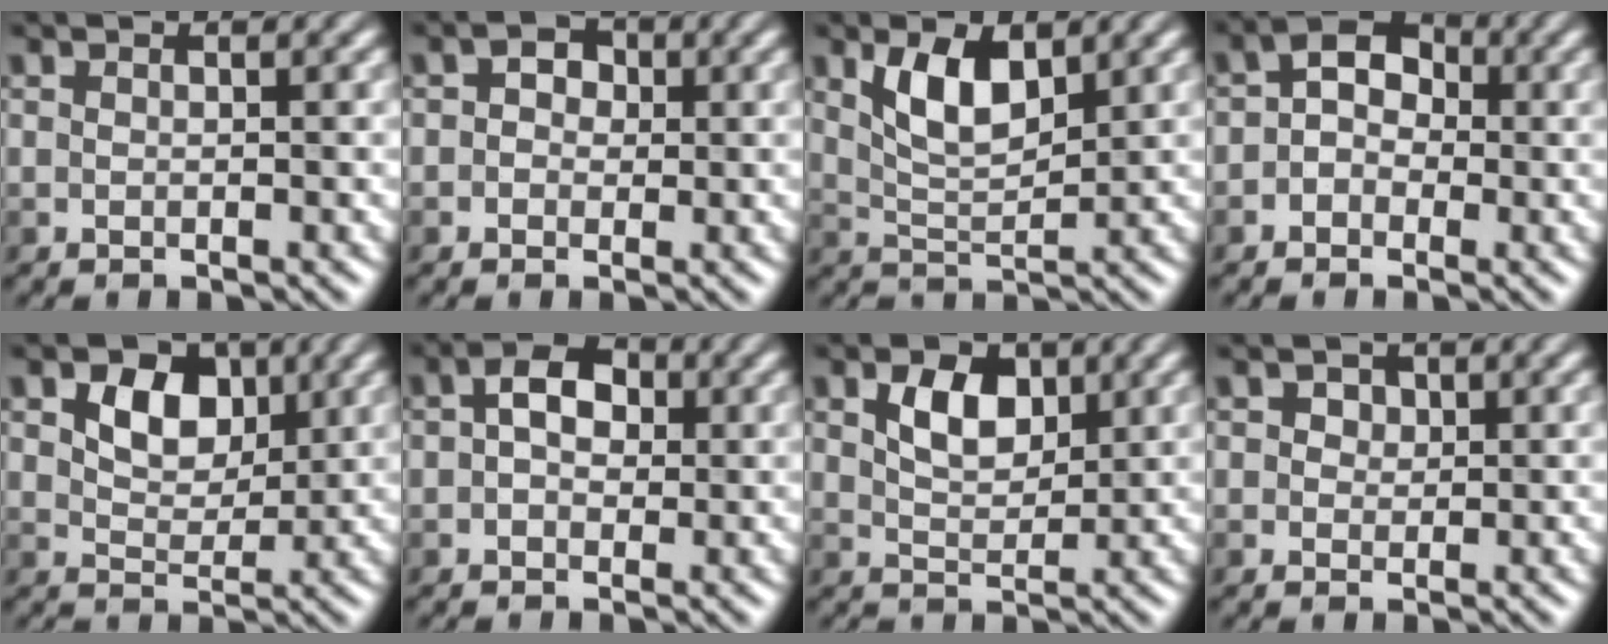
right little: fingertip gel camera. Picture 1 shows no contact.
{"total": 1.9, "force": [0.2, 1.6, 1.0], "torque": [-0.006, 0.005, -0.009]}
{"total": 3.8, "force": [1.8, 1.7, 2.9], "torque": [-0.062, -0.001, 0.037]}
{"total": 3.0, "force": [-0.4, 2.4, 1.8], "torque": [-0.024, 0.010, -0.017]}
{"total": 4.3, "force": [1.5, 3.0, 2.7], "torque": [-0.049, 0.002, 0.019]}
{"total": 3.4, "force": [0.5, 2.4, 2.4], "torque": [-0.038, 0.008, -0.002]}
{"total": 3.5, "force": [1.3, 2.2, 2.3], "torque": [-0.043, 0.004, 0.023]}
{"total": 1.3, "force": [0.6, 1.0, 0.5], "torque": [-0.006, -0.001, 0.004]}